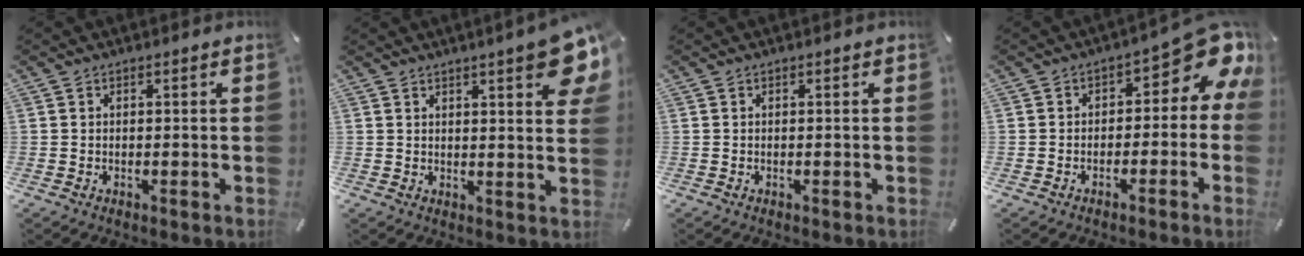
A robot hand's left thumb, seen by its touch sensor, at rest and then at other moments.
{"total": 8.5, "force": [4.5, 2.7, 6.7], "torque": [-0.085, -0.020, 0.074]}
{"total": 0.0}
{"total": 9.1, "force": [2.8, 4.9, 7.0], "torque": [-0.080, -0.034, 0.047]}